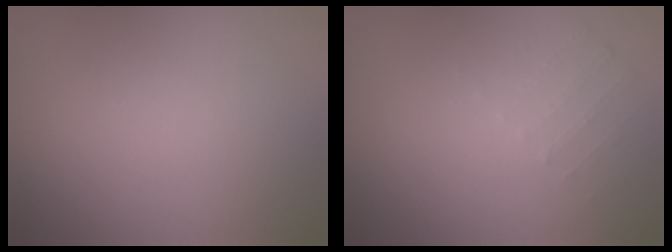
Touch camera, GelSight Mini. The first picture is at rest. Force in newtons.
{"total": 0.6, "press": 0.5, "slide": 0.4}